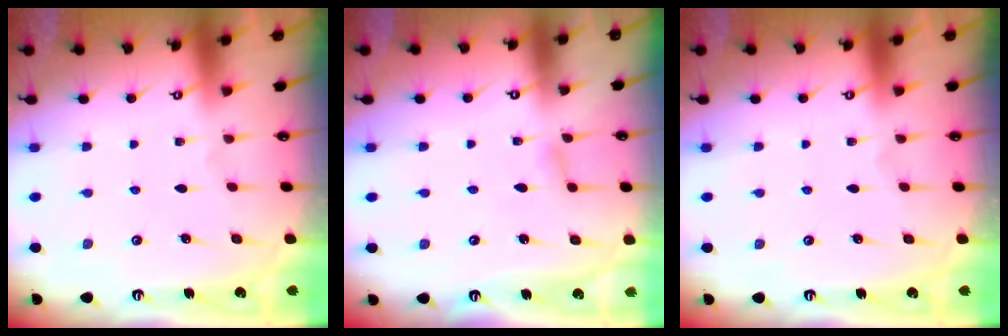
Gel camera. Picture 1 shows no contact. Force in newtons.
{"total": 3.7, "press": 3.6, "slide": 0.5}
{"total": 0.0}